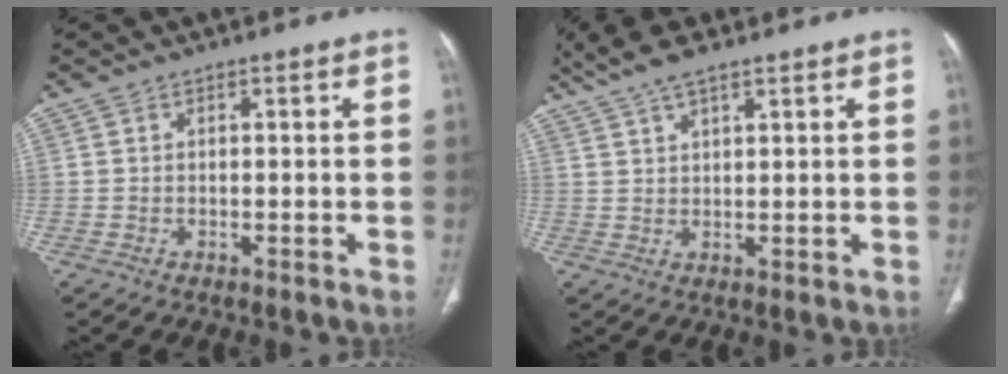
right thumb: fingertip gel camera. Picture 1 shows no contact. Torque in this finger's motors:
{"motor_torque": [-2.07, 2.21, 1.32, 1.20, 0.08]}